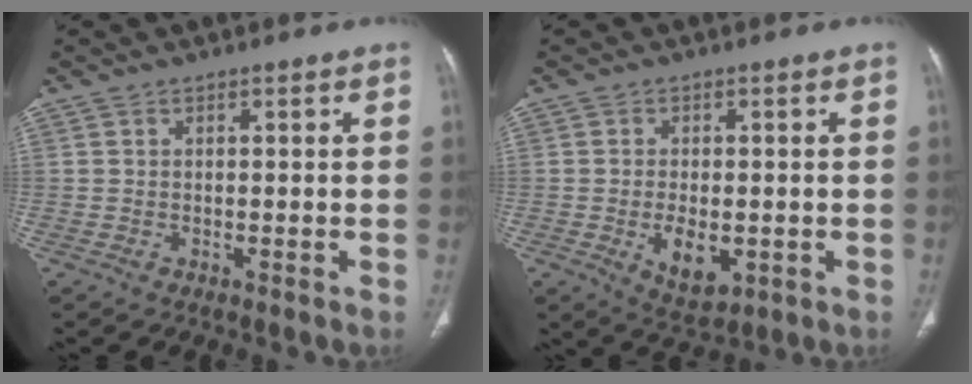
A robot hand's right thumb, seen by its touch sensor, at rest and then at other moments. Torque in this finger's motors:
{"motor_torque": [-0.20, 0.42, 0.00, -0.14, 0.05]}